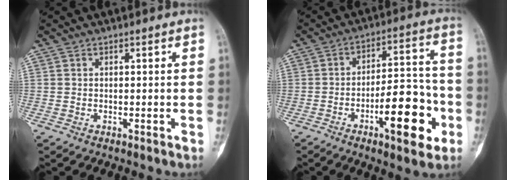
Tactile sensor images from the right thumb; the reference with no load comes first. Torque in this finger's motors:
{"motor_torque": [0.29, 0.53, 1.15, -0.45, 0.05]}